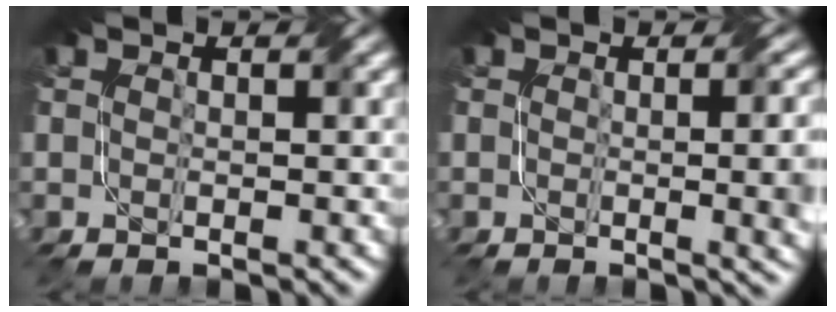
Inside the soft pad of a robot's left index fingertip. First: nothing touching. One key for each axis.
{"total": 7.0, "fx": -0.4, "fy": 3.0, "fz": 6.3, "tx": -0.034, "ty": 0.005, "tz": -0.005}